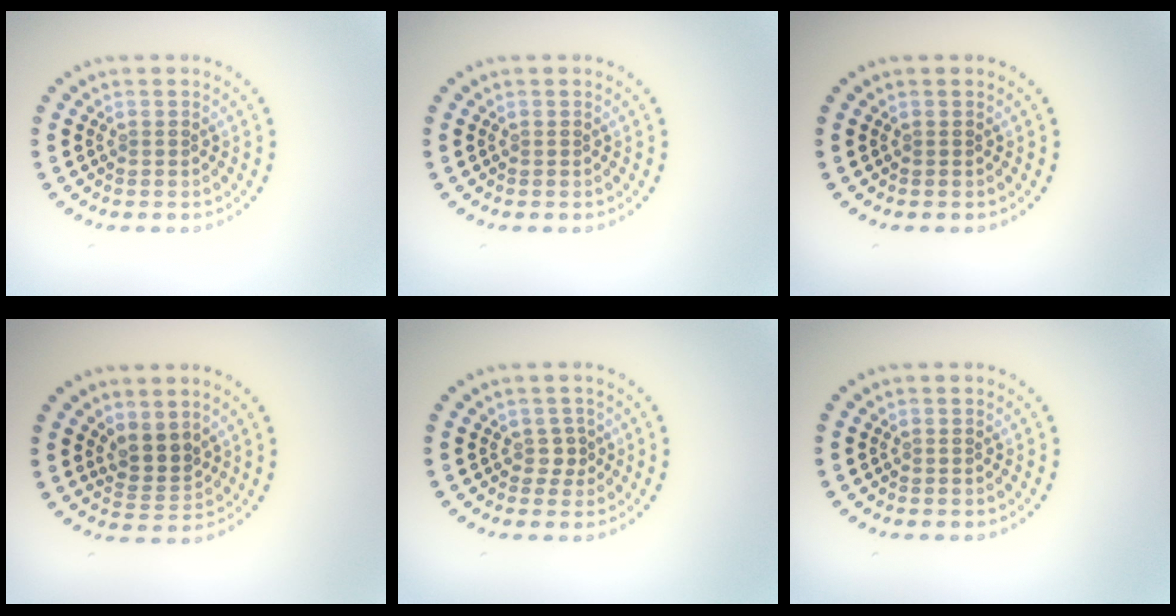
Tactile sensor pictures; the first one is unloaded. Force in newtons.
{"total": 0.0}
{"total": 0.0}
{"total": 2.6, "press": 2.1, "slide": 1.5}
{"total": 1.2, "press": 0.9, "slide": 0.8}
{"total": 0.0}